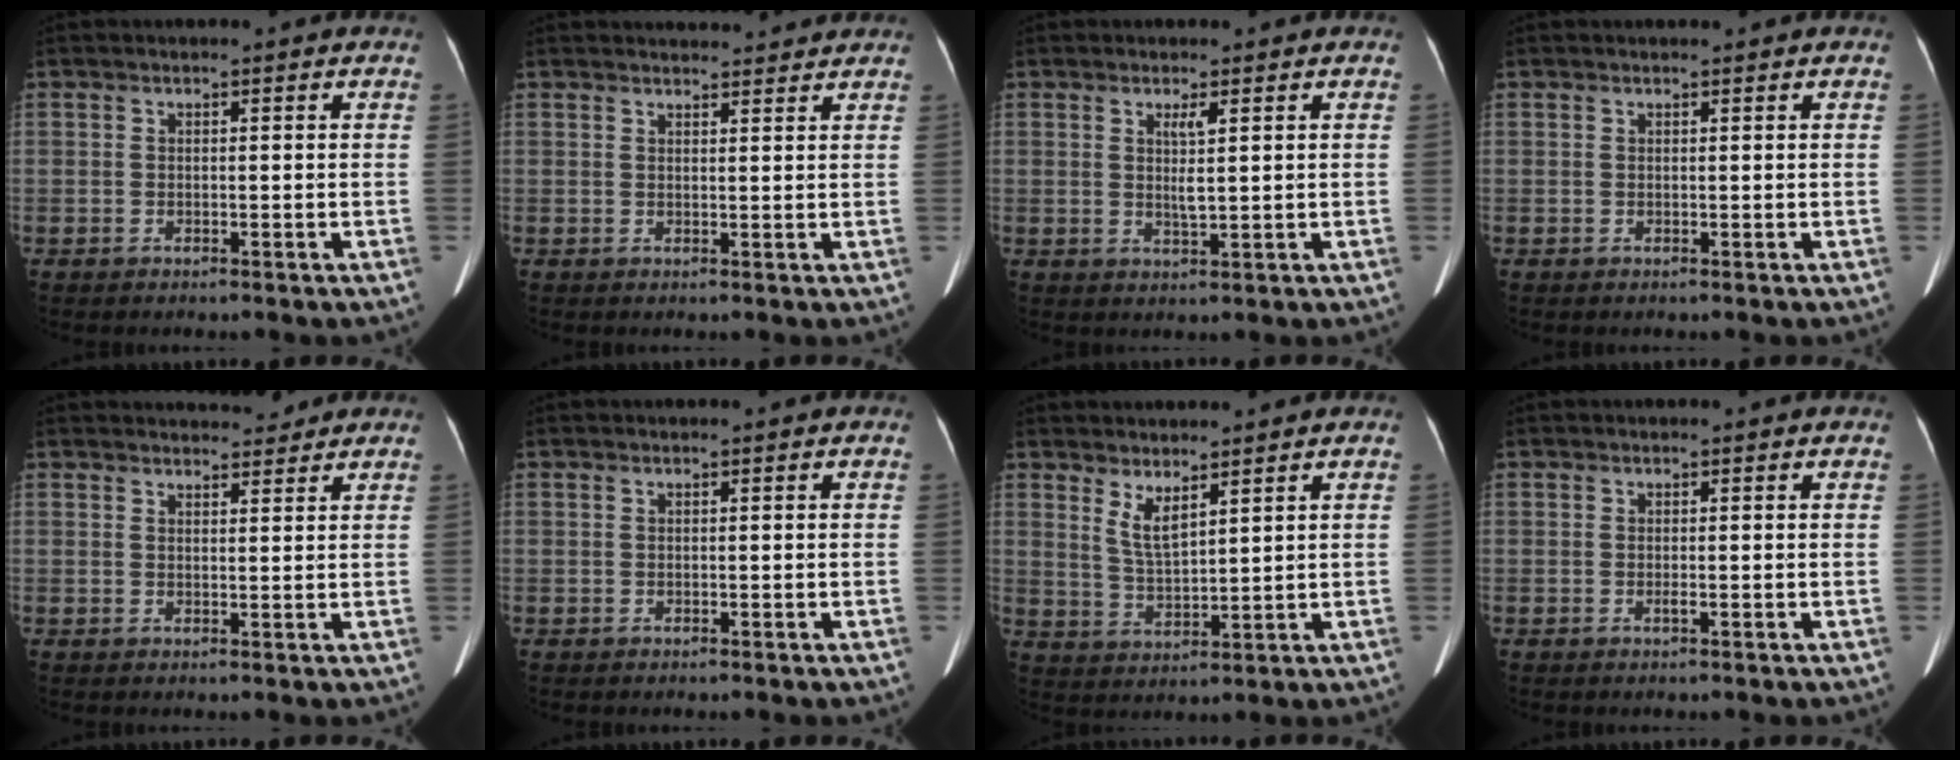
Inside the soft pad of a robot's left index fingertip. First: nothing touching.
{"total": 6.0, "force": [5.8, 1.0, 1.1], "torque": [-0.009, 0.019, 0.064]}
{"total": 2.7, "force": [0.8, 0.1, 2.5], "torque": [-0.049, -0.002, 0.016]}
{"total": 0.9, "force": [0.8, 0.2, 0.3], "torque": [-0.010, 0.008, 0.012]}
{"total": 5.5, "force": [5.2, 1.3, 1.2], "torque": [-0.009, 0.008, 0.063]}
{"total": 0.0}
{"total": 4.1, "force": [2.9, 0.8, 2.8], "torque": [-0.063, -0.014, 0.065]}
{"total": 0.5, "force": [-0.3, 0.0, 0.4], "torque": [-0.009, -0.006, -0.003]}